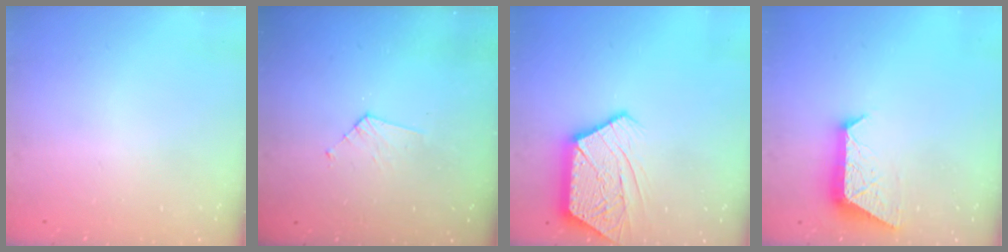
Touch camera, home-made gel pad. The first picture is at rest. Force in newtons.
{"total": 3.7, "press": 3.7, "slide": 0.3}
{"total": 13.8, "press": 13.8, "slide": 0.9}
{"total": 9.3, "press": 9.3, "slide": 0.3}